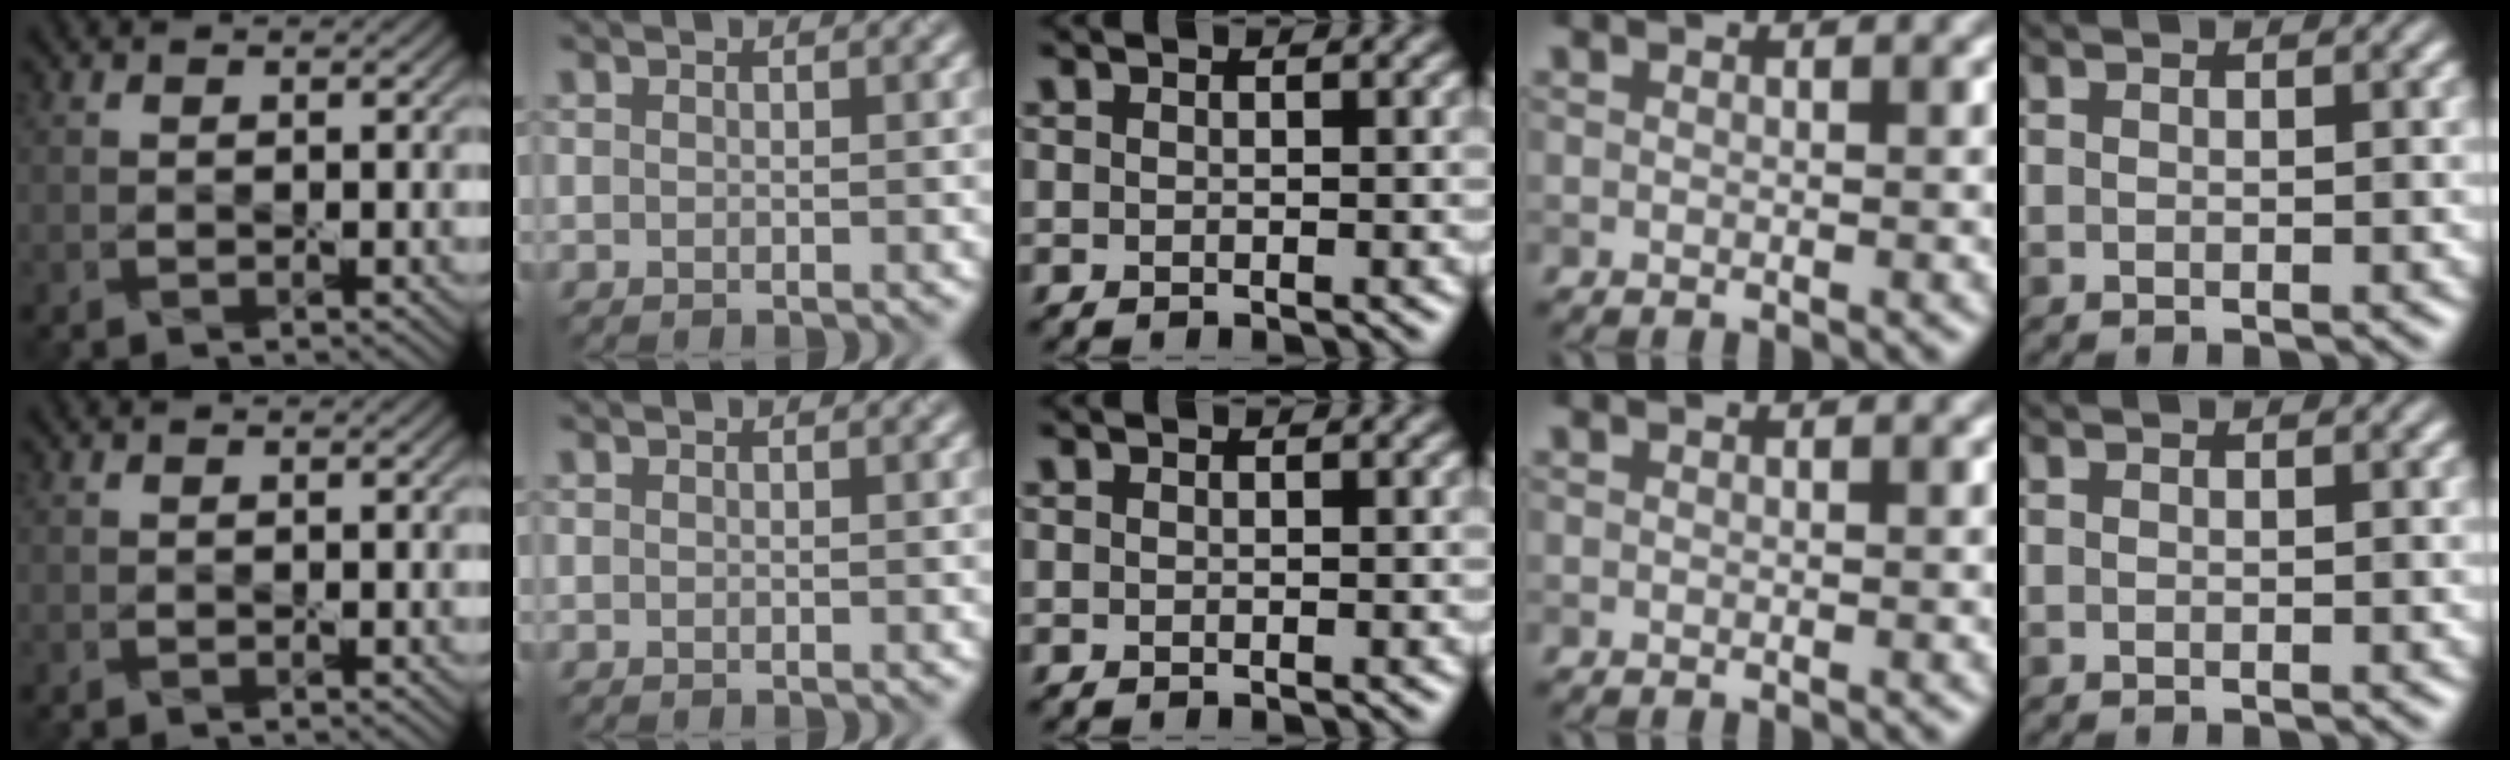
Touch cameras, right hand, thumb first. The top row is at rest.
{}